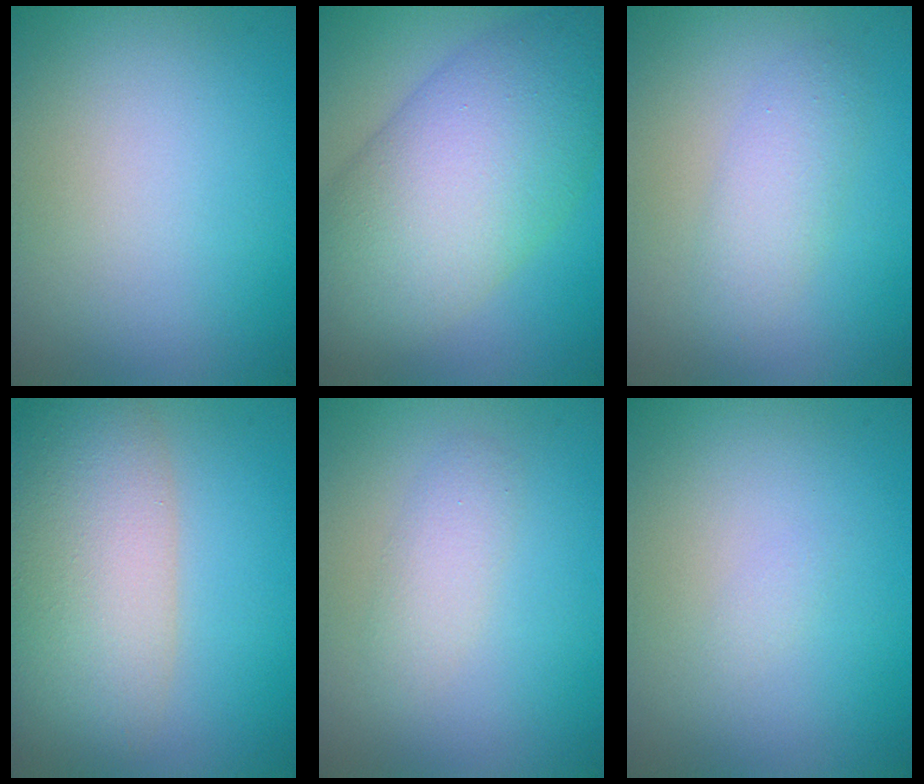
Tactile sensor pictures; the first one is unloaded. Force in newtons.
{"total": 11.4, "press": 11.4, "slide": 0.1}
{"total": 2.4, "press": 2.4, "slide": 0.2}
{"total": 8.9, "press": 8.9, "slide": 0.5}
{"total": 1.9, "press": 1.9, "slide": 0.0}
{"total": 0.5, "press": 0.5, "slide": 0.0}